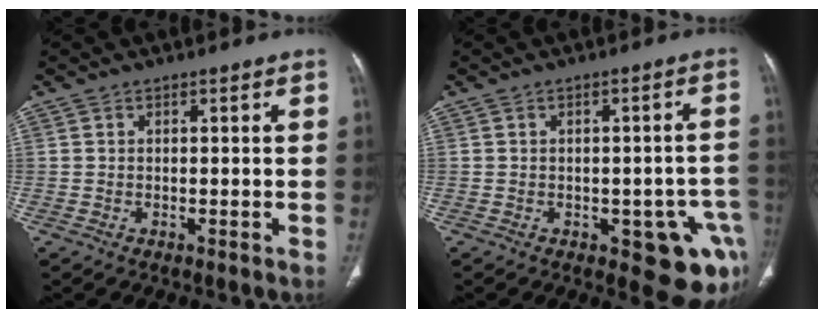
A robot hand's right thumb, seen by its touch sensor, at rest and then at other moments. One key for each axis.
{"total": 10.7, "fx": -4.2, "fy": 4.8, "fz": 8.6, "tx": -0.066, "ty": 0.016, "tz": -0.044}